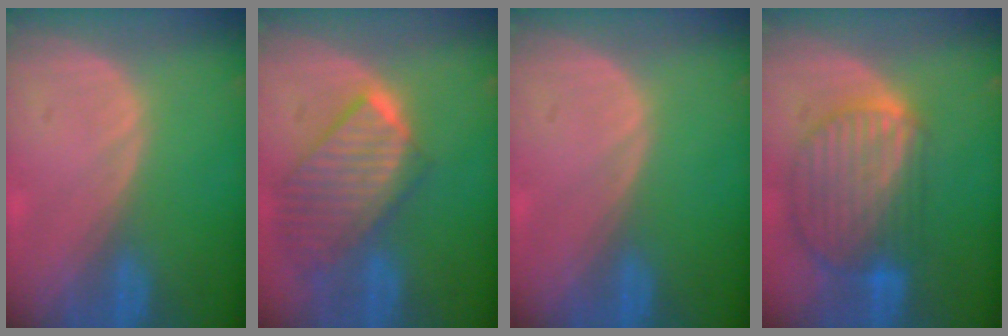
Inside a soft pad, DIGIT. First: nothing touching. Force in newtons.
{"total": 9.8, "press": 8.6, "slide": 4.8}
{"total": 0.0}
{"total": 10.2, "press": 8.7, "slide": 5.3}